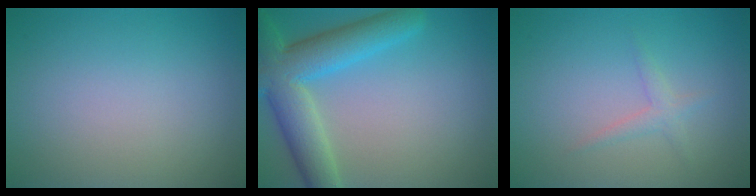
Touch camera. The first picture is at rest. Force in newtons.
{"total": 7.3, "press": 7.3, "slide": 0.4}
{"total": 1.3, "press": 1.3, "slide": 0.1}